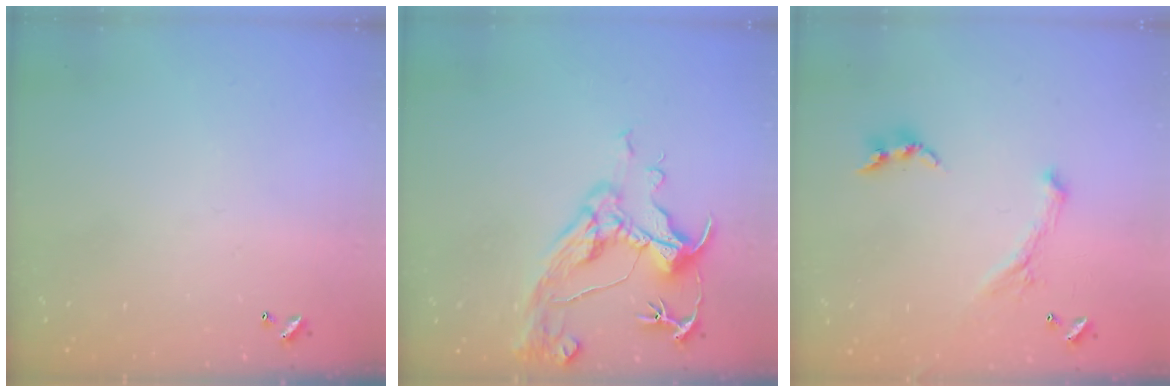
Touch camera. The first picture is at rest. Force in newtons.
{"total": 8.7, "press": 8.5, "slide": 1.4}
{"total": 1.6, "press": 1.5, "slide": 0.4}